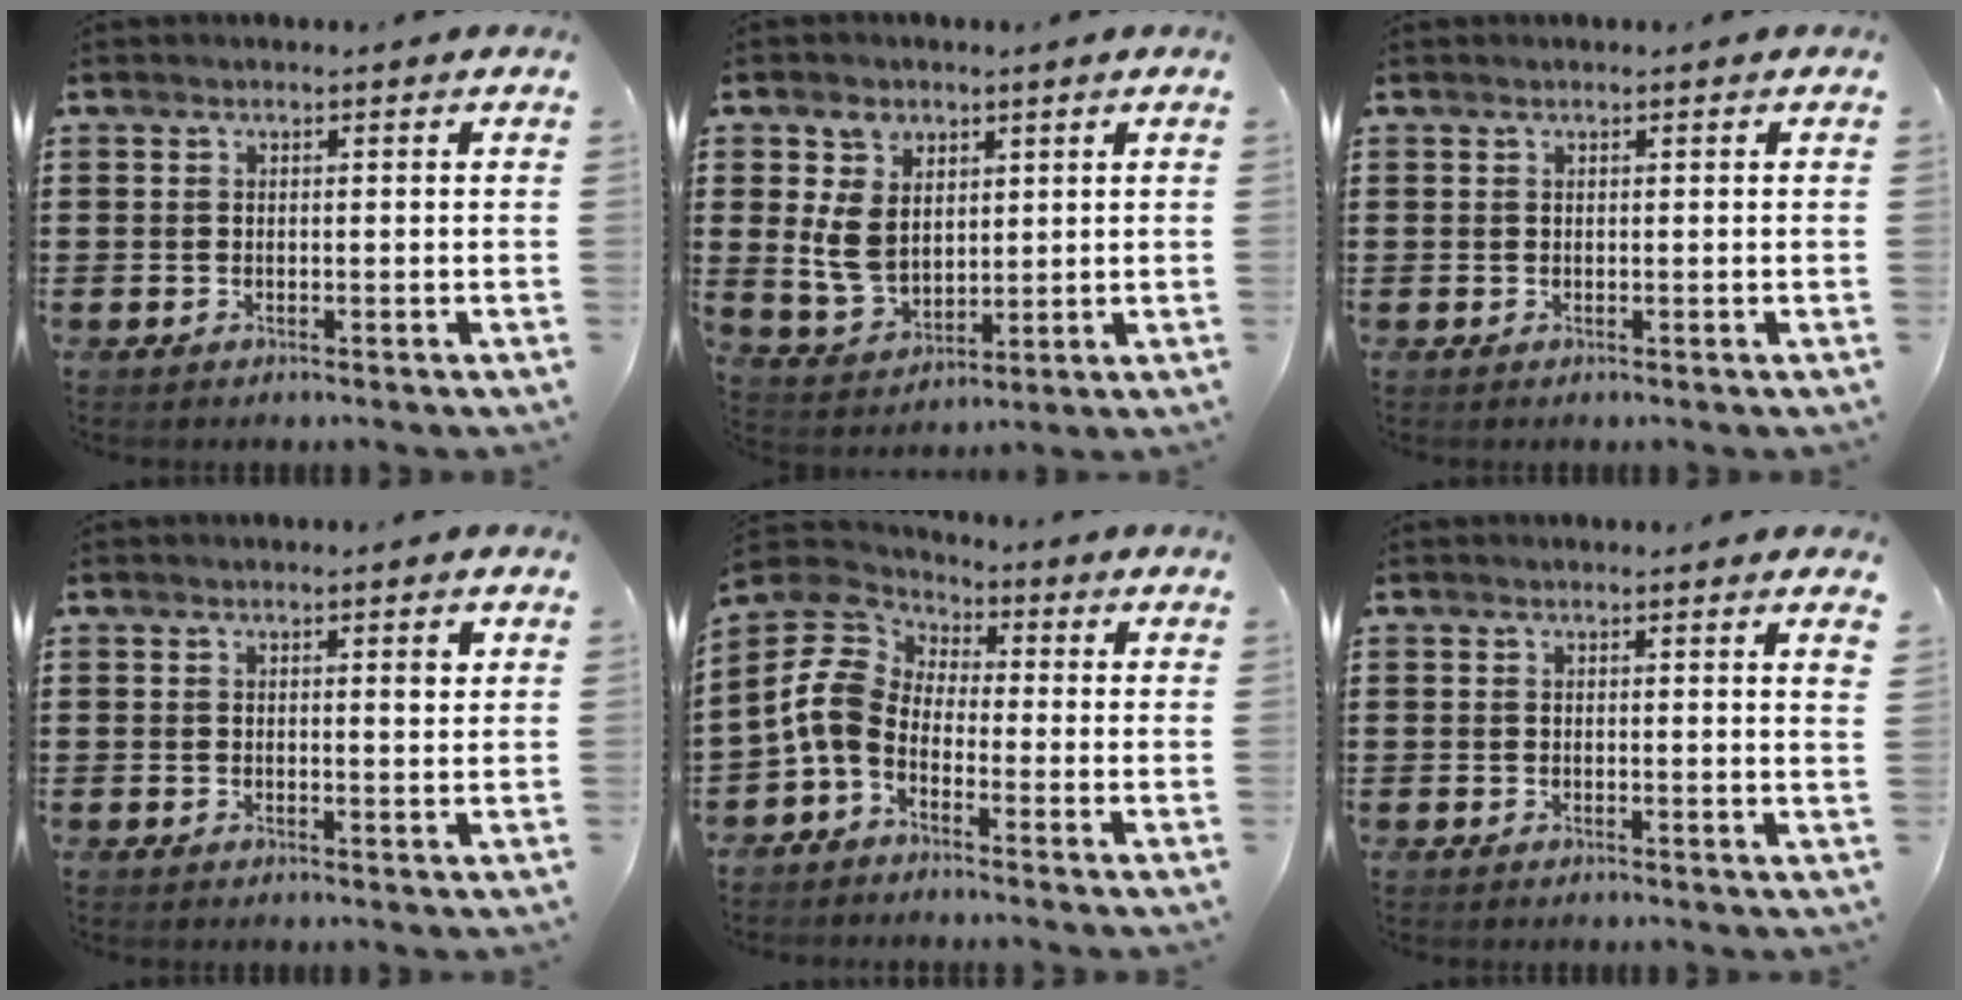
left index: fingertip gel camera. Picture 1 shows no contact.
{"total": 7.4, "force": [2.3, 5.8, 3.9], "torque": [-0.101, 0.007, 0.043]}
{"total": 0.0}
{"total": 2.0, "force": [0.8, 0.5, 1.8], "torque": [-0.021, -0.003, 0.009]}
{"total": 6.9, "force": [-2.1, 5.0, 4.3], "torque": [-0.138, -0.001, -0.053]}
{"total": 1.4, "force": [0.9, -0.3, 1.1], "torque": [-0.022, -0.003, 0.017]}